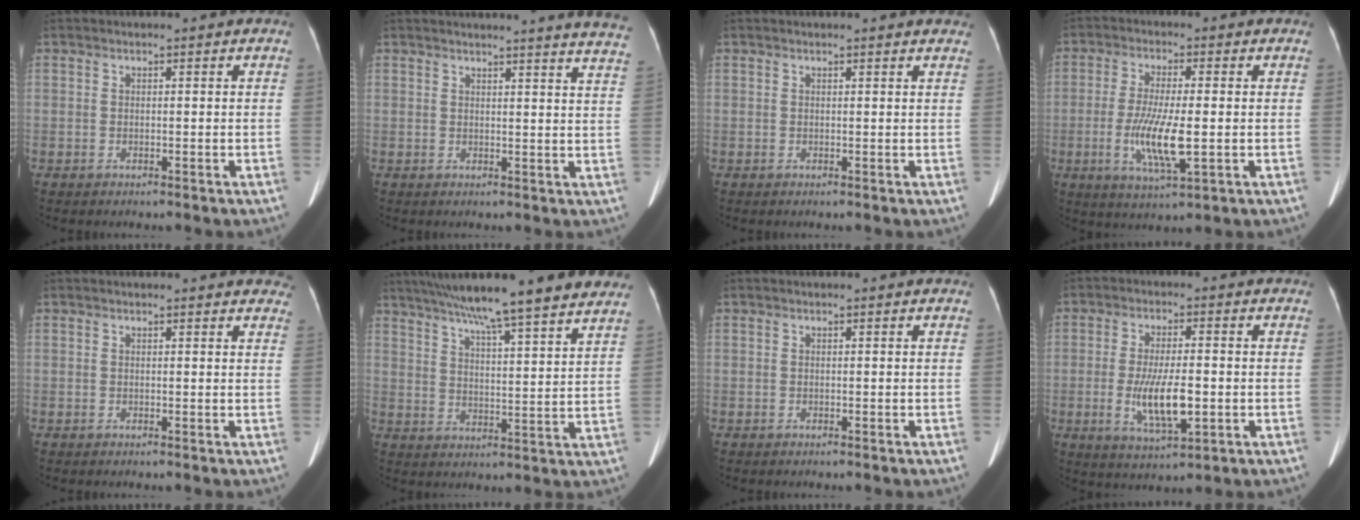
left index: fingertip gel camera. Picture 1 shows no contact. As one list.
[{"total": 16.1, "force": [15.4, -0.3, 4.7], "torque": [-0.056, -0.074, 0.155]}, {"total": 6.2, "force": [5.9, 1.2, 1.8], "torque": [-0.014, 0.011, 0.044]}, {"total": 8.7, "force": [-1.6, 1.5, 8.4], "torque": [-0.168, -0.016, -0.029]}, {"total": 10.4, "force": [9.7, 2.8, 2.8], "torque": [-0.007, 0.002, 0.086]}, {"total": 22.2, "force": [18.8, 0.7, 11.8], "torque": [-0.189, 0.008, 0.259]}, {"total": 0.0}, {"total": 8.5, "force": [-1.7, 2.1, 8.0], "torque": [-0.156, -0.012, -0.026]}]